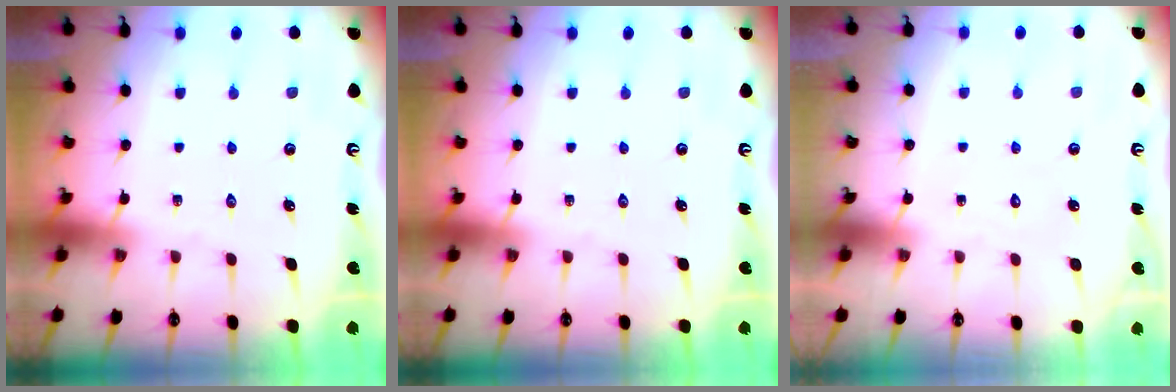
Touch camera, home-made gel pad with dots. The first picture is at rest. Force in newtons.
{"total": 0.0}
{"total": 1.7, "press": 1.7, "slide": 0.1}